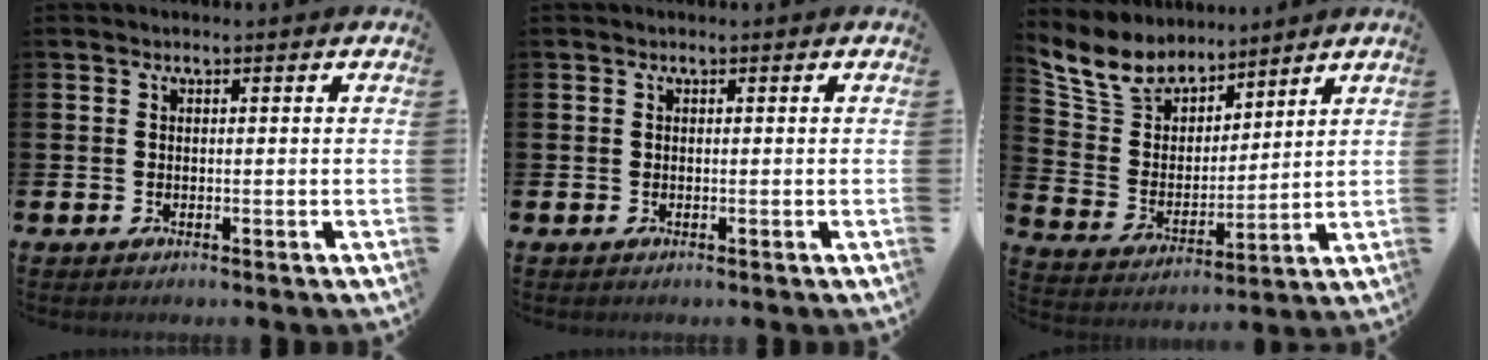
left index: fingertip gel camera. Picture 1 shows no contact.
{"total": 0.0}
{"total": 9.2, "force": [8.3, 3.8, 1.4], "torque": [-0.082, -0.050, 0.156]}